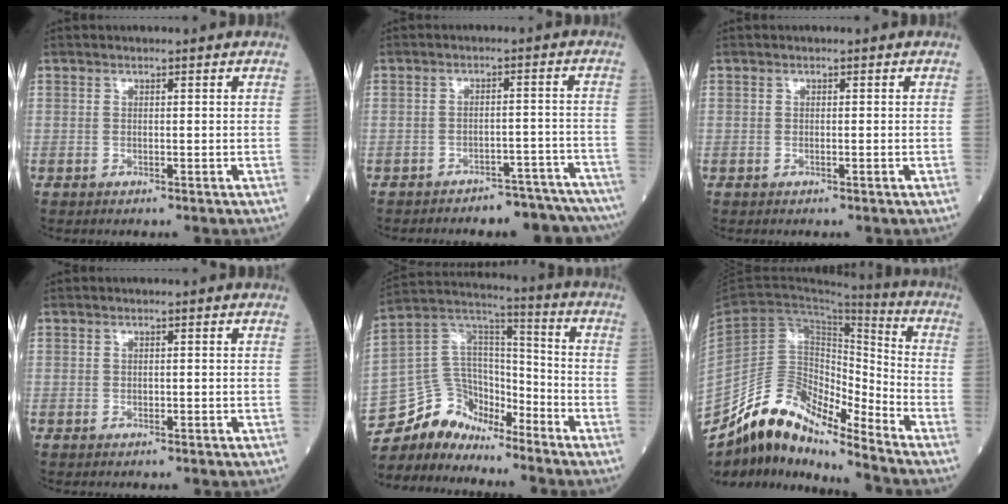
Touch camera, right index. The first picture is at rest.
{"total": 13.1, "force": [-12.2, 2.7, 3.8], "torque": [-0.029, 0.023, -0.139]}
{"total": 0.0}
{"total": 0.0}
{"total": 12.4, "force": [-11.0, 5.4, 1.8], "torque": [-0.048, 0.070, -0.211]}
{"total": 12.9, "force": [-11.3, 3.3, 5.3], "torque": [-0.099, 0.057, -0.202]}